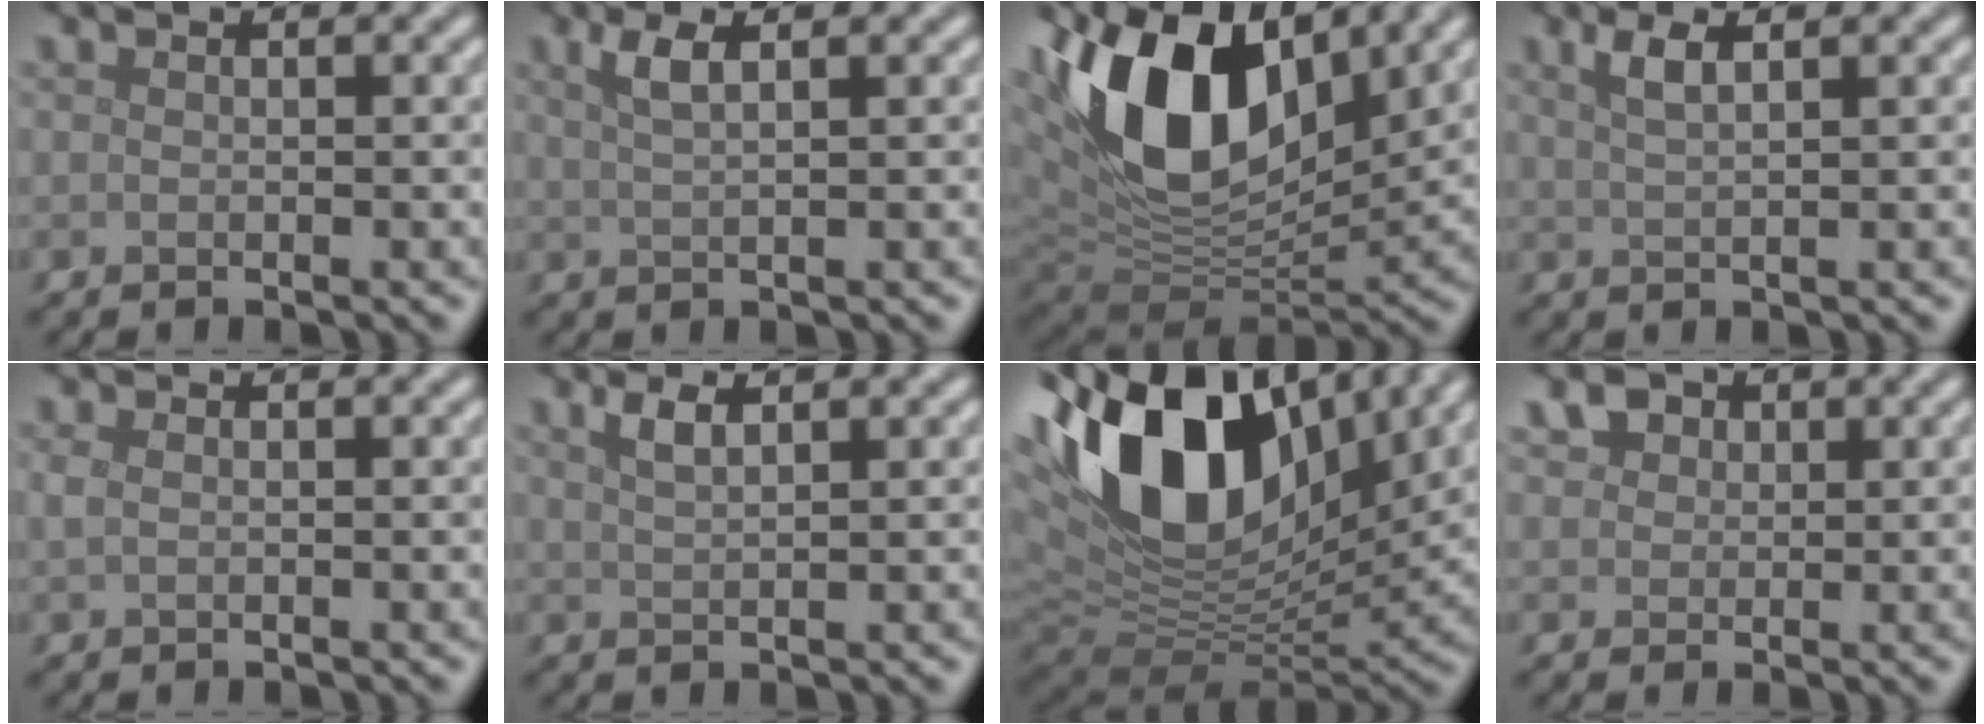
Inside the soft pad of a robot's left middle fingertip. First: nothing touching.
{"total": 2.6, "force": [1.3, 0.8, 2.1], "torque": [-0.033, 0.004, 0.021]}
{"total": 14.5, "force": [5.6, 8.0, 10.7], "torque": [-0.207, 0.010, 0.097]}
{"total": 2.4, "force": [1.3, 0.7, 1.9], "torque": [-0.031, 0.004, 0.022]}
{"total": 0.9, "force": [0.2, 0.5, 0.7], "torque": [-0.020, 0.001, 0.004]}
{"total": 2.1, "force": [1.3, 0.6, 1.5], "torque": [-0.027, 0.004, 0.023]}
{"total": 15.9, "force": [5.9, 9.1, 11.6], "torque": [-0.227, 0.022, 0.099]}
{"total": 2.9, "force": [1.7, 2.0, 1.2], "torque": [-0.032, -0.001, 0.030]}